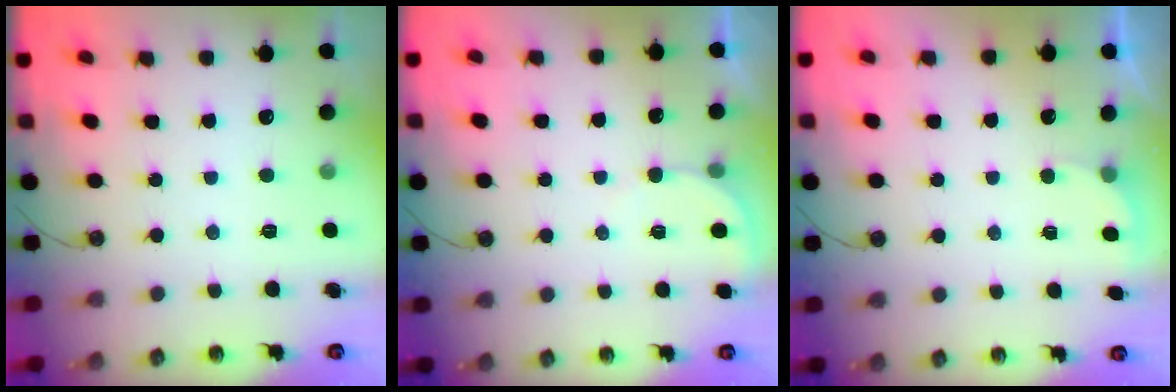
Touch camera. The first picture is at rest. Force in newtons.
{"total": 2.6, "press": 2.6, "slide": 0.2}
{"total": 1.8, "press": 1.7, "slide": 0.8}